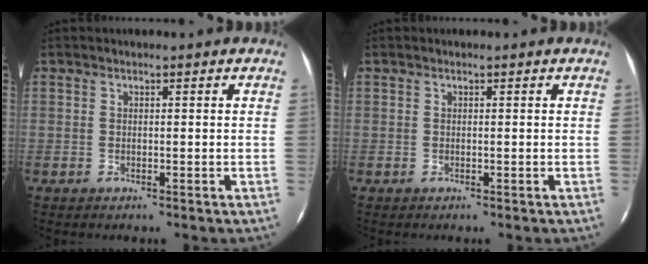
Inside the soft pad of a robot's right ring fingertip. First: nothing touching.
{"total": 0.0}